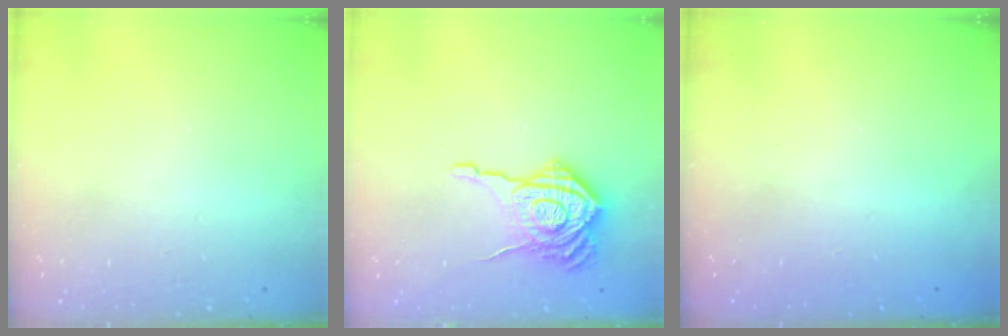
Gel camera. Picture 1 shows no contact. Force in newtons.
{"total": 16.7, "press": 16.6, "slide": 1.2}
{"total": 2.6, "press": 2.4, "slide": 0.8}